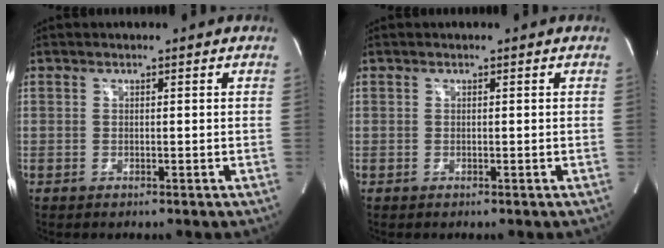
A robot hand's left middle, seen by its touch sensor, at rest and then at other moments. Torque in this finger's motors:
{"motor_torque": [0.12, 0.17, -0.16, 0.01]}